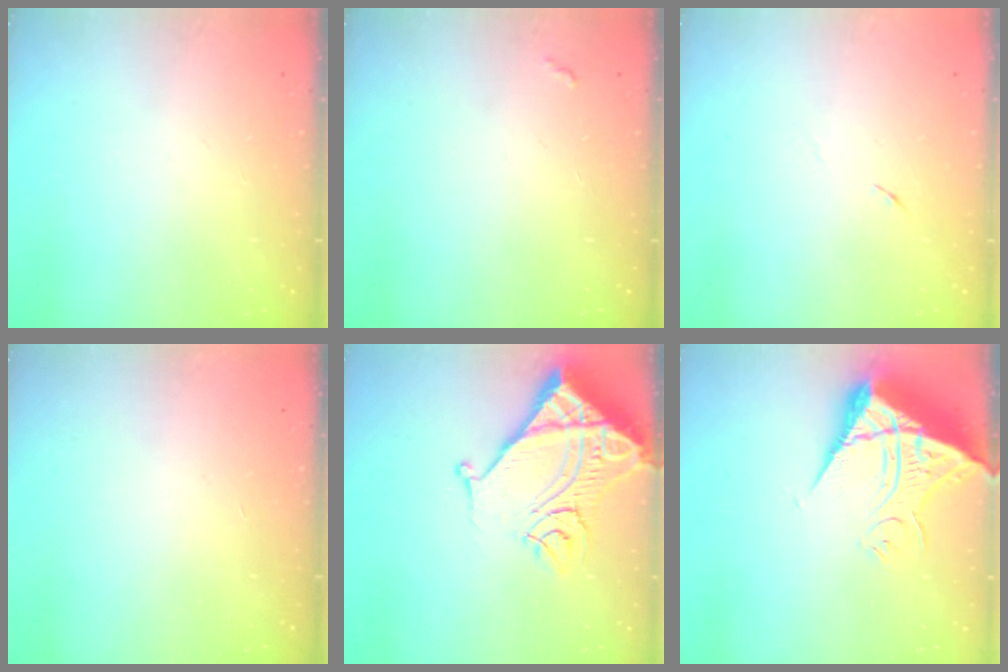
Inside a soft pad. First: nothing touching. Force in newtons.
{"total": 2.8, "press": 2.8, "slide": 0.4}
{"total": 3.9, "press": 3.5, "slide": 1.6}
{"total": 1.7, "press": 1.7, "slide": 0.1}
{"total": 14.2, "press": 14.1, "slide": 1.8}
{"total": 13.2, "press": 13.1, "slide": 1.2}